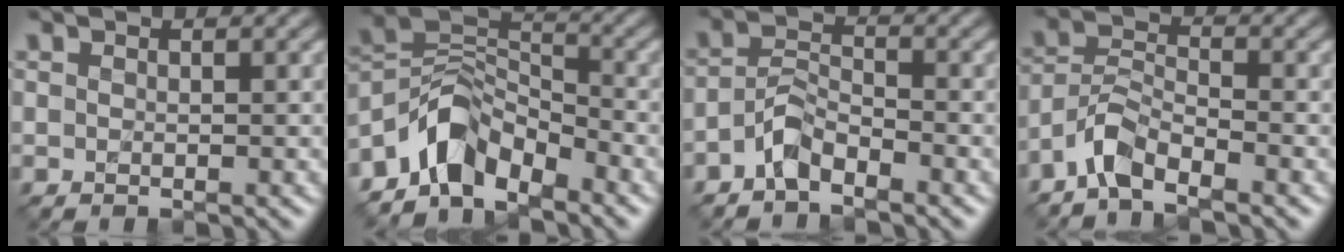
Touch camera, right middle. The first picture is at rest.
{"total": 6.0, "force": [-4.4, 3.1, 2.7], "torque": [-0.031, 0.004, -0.093]}
{"total": 2.7, "force": [-2.1, 1.0, 1.4], "torque": [-0.027, 0.012, -0.047]}
{"total": 3.6, "force": [-2.9, 1.1, 1.9], "torque": [-0.035, 0.008, -0.067]}